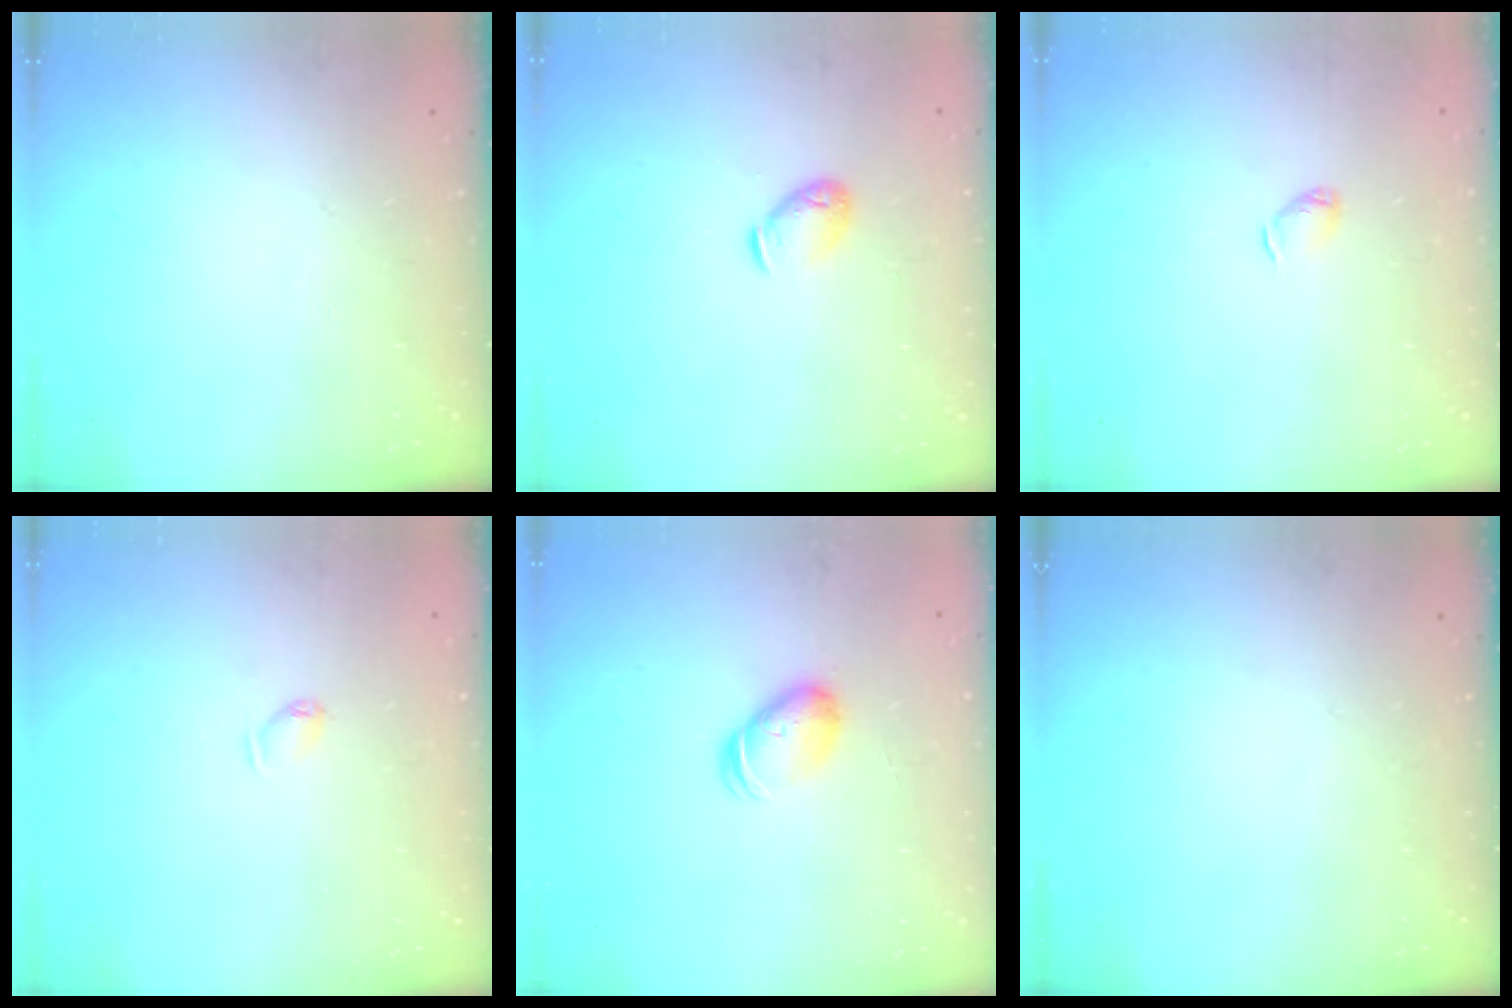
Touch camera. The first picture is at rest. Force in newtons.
{"total": 6.4, "press": 6.2, "slide": 1.2}
{"total": 2.5, "press": 2.5, "slide": 0.4}
{"total": 4.4, "press": 4.4, "slide": 0.8}
{"total": 6.9, "press": 6.9, "slide": 0.6}
{"total": 0.0}